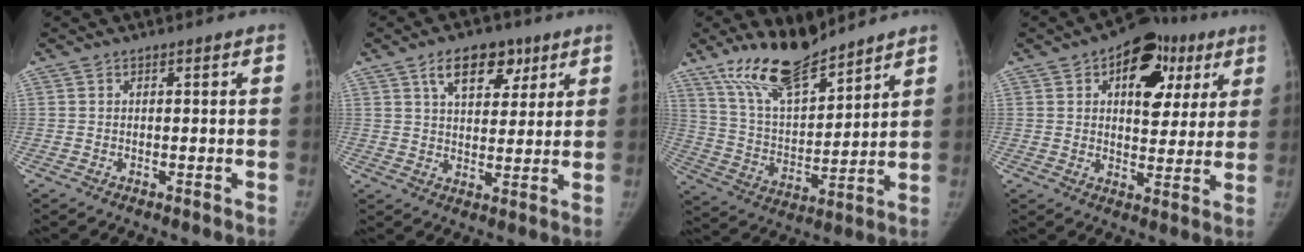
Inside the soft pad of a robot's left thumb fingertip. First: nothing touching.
{"total": 10.0, "force": [5.4, 5.8, 6.1], "torque": [-0.063, -0.020, 0.086]}
{"total": 15.2, "force": [12.2, 4.8, 7.7], "torque": [-0.113, -0.068, 0.235]}
{"total": 16.0, "force": [6.9, 9.8, 10.7], "torque": [-0.087, -0.005, 0.097]}